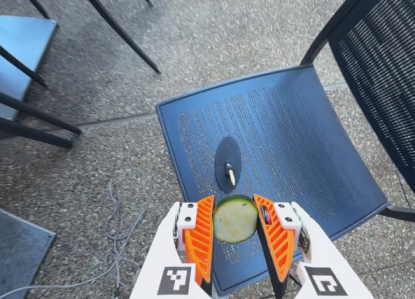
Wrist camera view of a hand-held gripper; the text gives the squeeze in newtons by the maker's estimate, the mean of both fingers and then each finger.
{"total": 11.9, "left": 11.9, "right": 11.8}